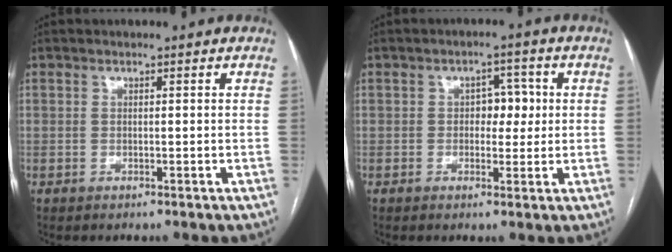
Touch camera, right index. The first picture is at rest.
{"total": 4.1, "force": [0.3, 2.6, 3.2], "torque": [-0.039, 0.014, 0.006]}